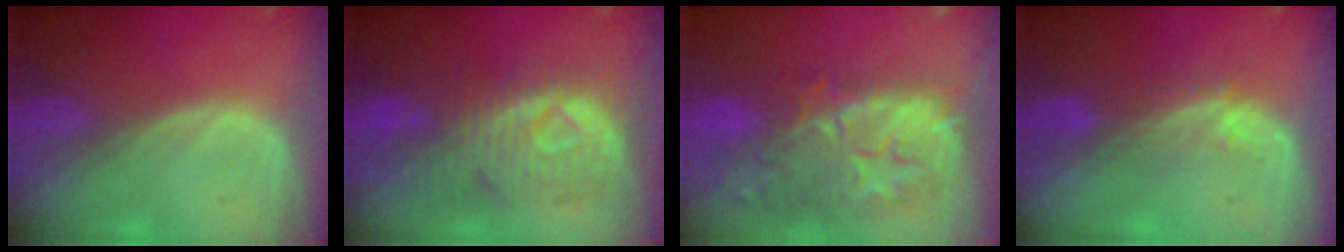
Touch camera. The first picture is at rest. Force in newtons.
{"total": 9.6, "press": 9.2, "slide": 3.0}
{"total": 12.4, "press": 11.2, "slide": 5.3}
{"total": 3.8, "press": 3.4, "slide": 1.6}